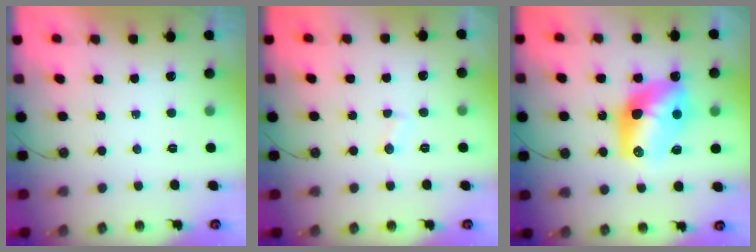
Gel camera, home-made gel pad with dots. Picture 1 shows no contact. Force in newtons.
{"total": 1.8, "press": 1.8, "slide": 0.2}
{"total": 14.3, "press": 14.2, "slide": 1.1}